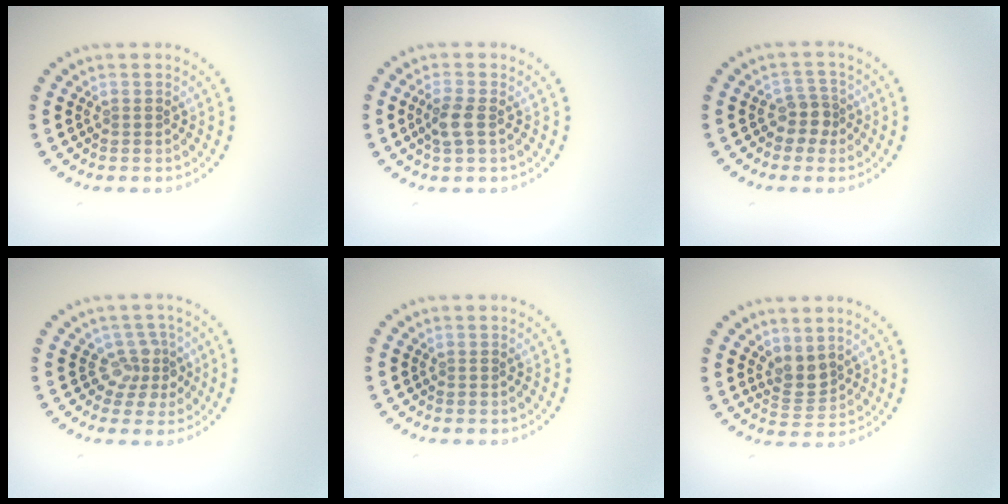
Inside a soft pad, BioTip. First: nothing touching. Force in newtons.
{"total": 1.9, "press": 1.8, "slide": 0.6}
{"total": 2.2, "press": 1.7, "slide": 1.4}
{"total": 2.7, "press": 2.0, "slide": 1.8}
{"total": 0.0}
{"total": 2.2, "press": 1.8, "slide": 1.2}